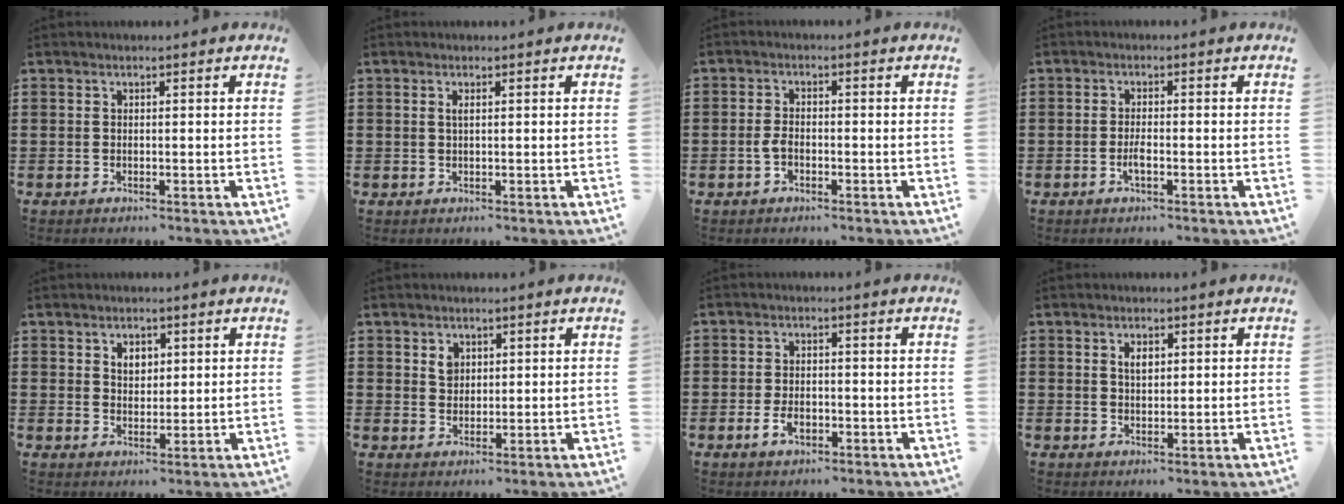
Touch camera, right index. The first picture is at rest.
{"total": 0.8, "force": [0.2, 0.2, 0.7], "torque": [-0.015, 0.001, 0.004]}
{"total": 2.5, "force": [-0.9, 1.3, 1.9], "torque": [-0.053, -0.004, -0.021]}
{"total": 2.0, "force": [-0.8, 0.4, 1.8], "torque": [-0.032, 0.000, -0.014]}
{"total": 2.9, "force": [1.4, 2.1, 1.4], "torque": [-0.027, 0.006, 0.023]}
{"total": 2.4, "force": [1.3, 1.8, 1.0], "torque": [-0.016, 0.002, 0.024]}
{"total": 3.2, "force": [-1.4, 1.8, 2.3], "torque": [-0.043, 0.000, -0.025]}
{"total": 2.2, "force": [0.9, 1.2, 1.6], "torque": [-0.035, 0.006, 0.015]}